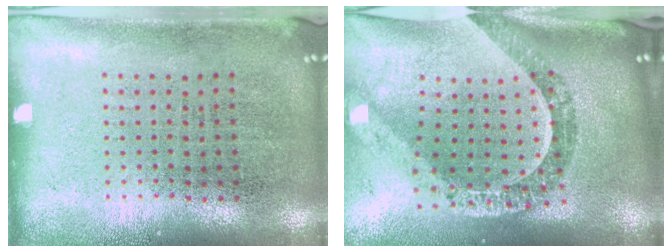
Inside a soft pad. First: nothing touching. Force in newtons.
{"total": 2.2, "press": 1.8, "slide": 1.3}